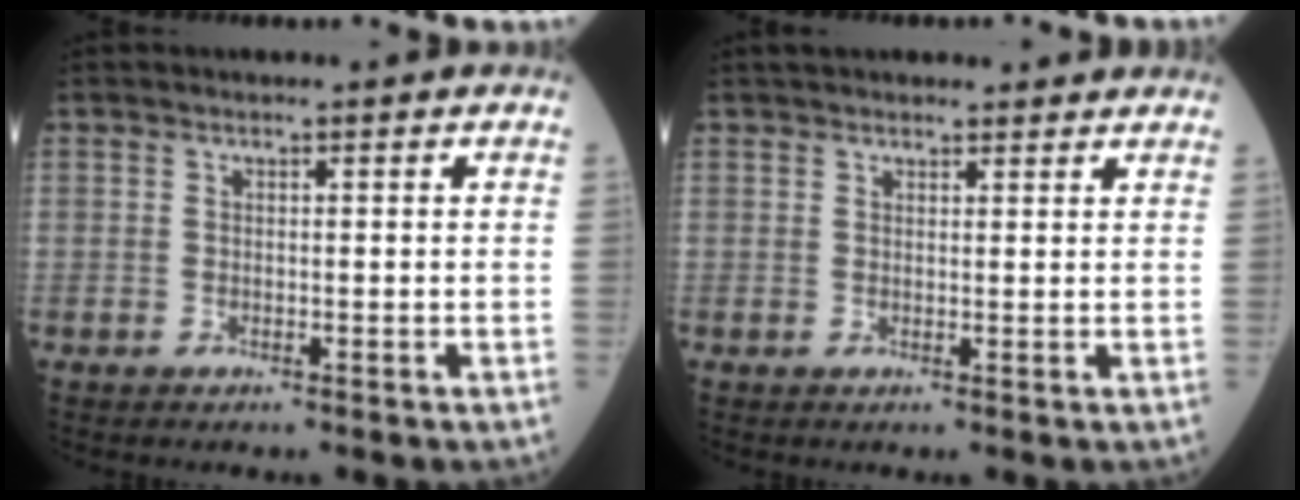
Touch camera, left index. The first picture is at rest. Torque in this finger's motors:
{"motor_torque": [0.00, -0.68, 0.21, 0.06]}